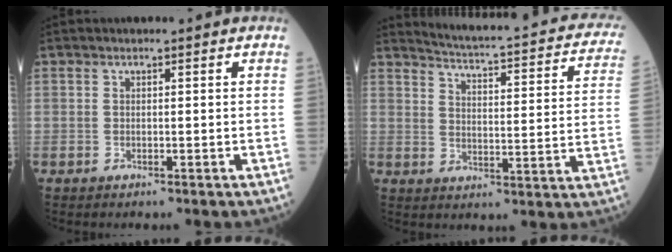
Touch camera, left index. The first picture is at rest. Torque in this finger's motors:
{"motor_torque": [0.06, -1.19, -0.51, 0.01]}